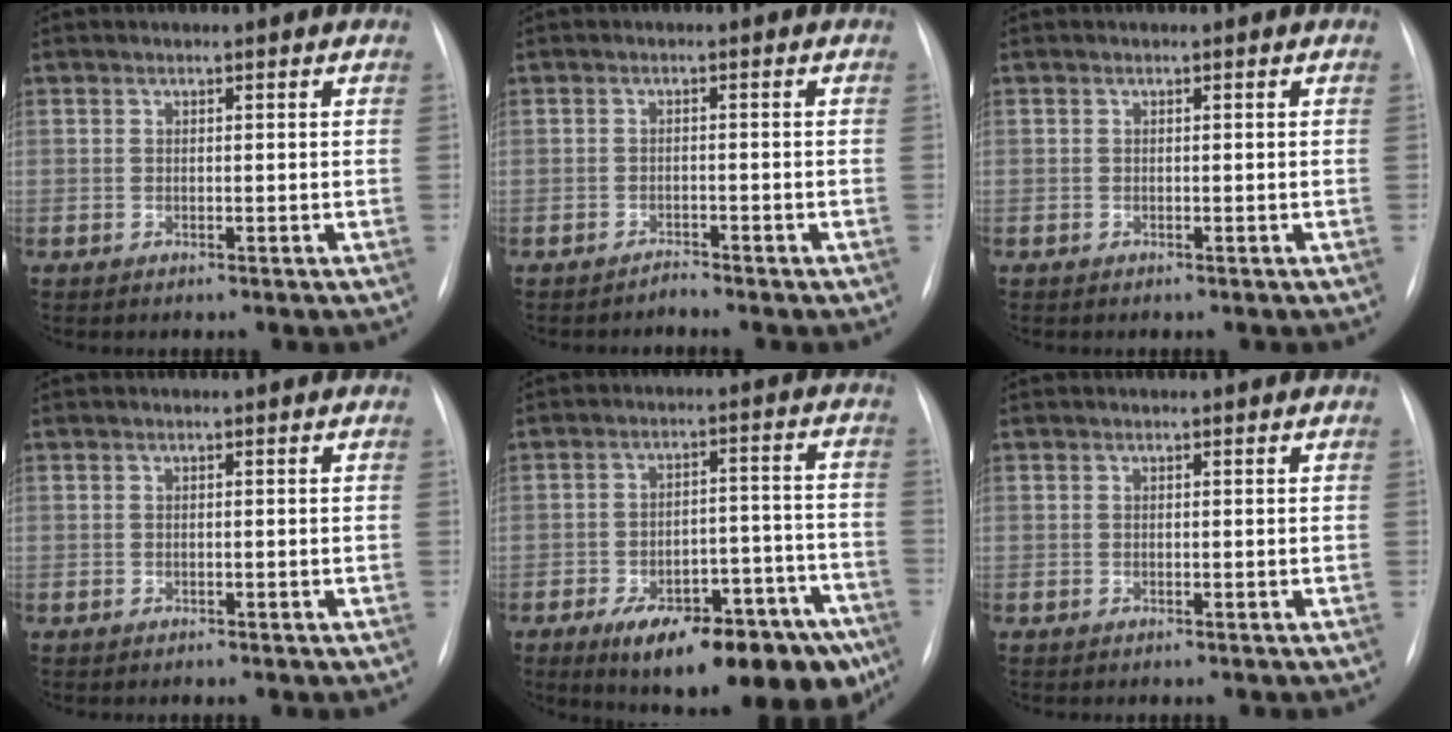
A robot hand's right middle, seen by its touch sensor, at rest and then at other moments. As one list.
[{"total": 1.2, "force": [-1.2, -0.1, -0.1], "torque": [0.005, -0.005, -0.019]}, {"total": 0.0}, {"total": 0.0}, {"total": 21.3, "force": [-13.8, 7.6, 14.3], "torque": [-0.126, 0.034, -0.189]}, {"total": 0.0}]